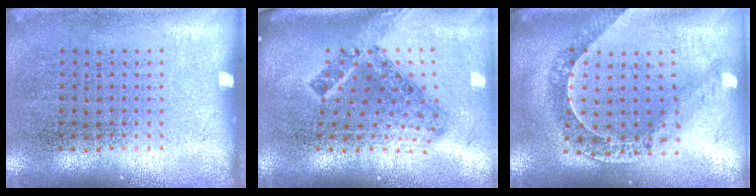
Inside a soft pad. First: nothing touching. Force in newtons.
{"total": 1.7, "press": 1.3, "slide": 1.2}
{"total": 1.1, "press": 1.1, "slide": 0.2}